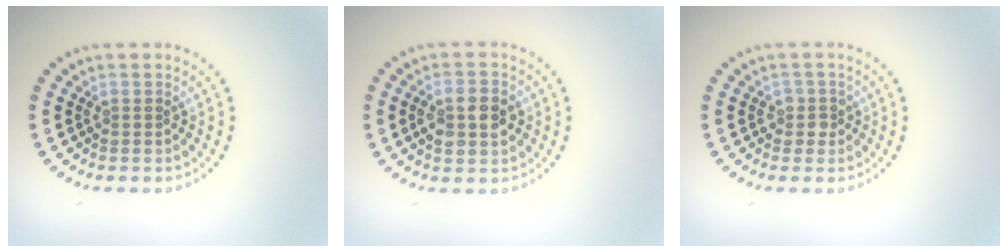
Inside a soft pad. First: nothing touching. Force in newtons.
{"total": 3.7, "press": 3.7, "slide": 0.1}
{"total": 1.4, "press": 1.2, "slide": 0.7}